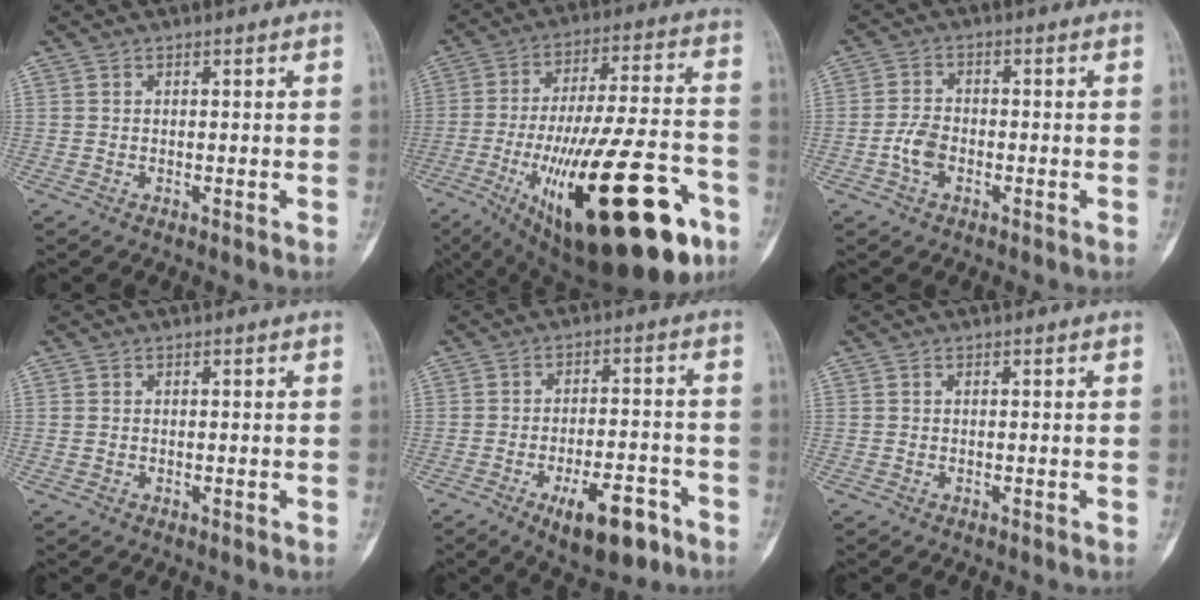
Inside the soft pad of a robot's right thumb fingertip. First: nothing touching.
{"total": 33.8, "force": [-14.0, 11.2, 28.6], "torque": [-0.425, 0.035, -0.203]}
{"total": 4.3, "force": [-1.5, 2.7, 3.0], "torque": [-0.058, 0.013, -0.033]}
{"total": 0.6, "force": [0.0, 0.5, 0.3], "torque": [-0.006, 0.001, 0.002]}
{"total": 11.0, "force": [-5.9, 4.5, 8.2], "torque": [-0.110, 0.029, -0.083]}
{"total": 0.0}